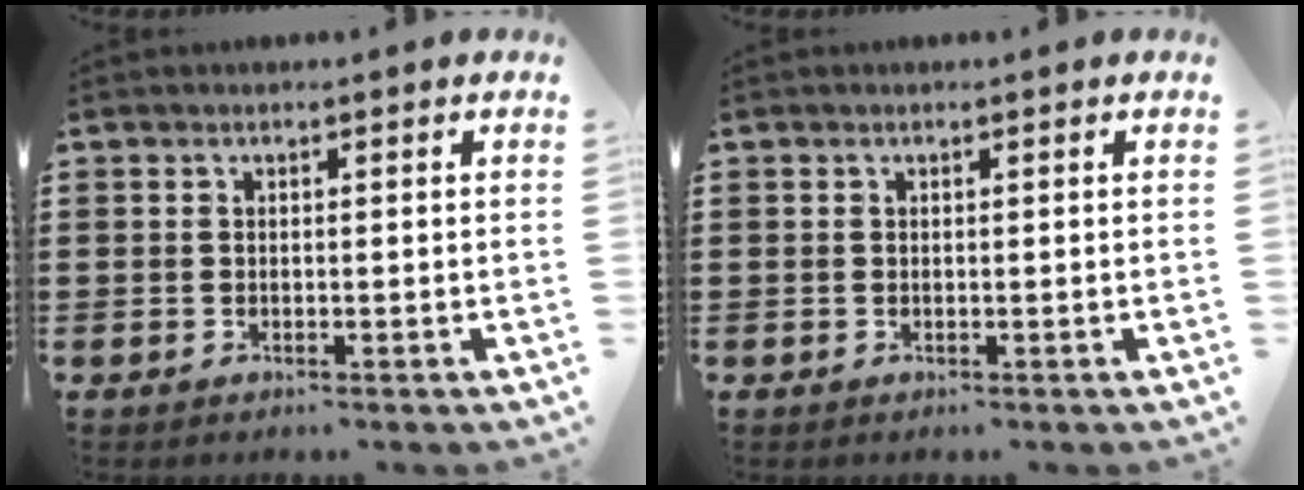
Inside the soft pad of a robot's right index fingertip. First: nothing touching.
{"total": 0.0}